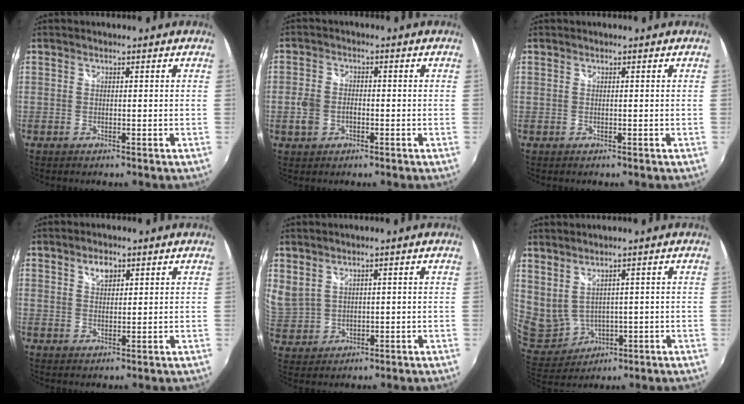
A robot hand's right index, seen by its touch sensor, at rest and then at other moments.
{"total": 4.2, "force": [-1.5, 3.2, 2.3], "torque": [-0.055, 0.005, -0.026]}
{"total": 0.0}
{"total": 3.0, "force": [1.9, 1.5, 1.7], "torque": [-0.024, 0.004, 0.033]}
{"total": 7.5, "force": [4.4, 5.3, 2.9], "torque": [-0.069, 0.009, 0.107]}
{"total": 8.3, "force": [2.8, 5.7, 5.3], "torque": [-0.115, -0.016, 0.086]}